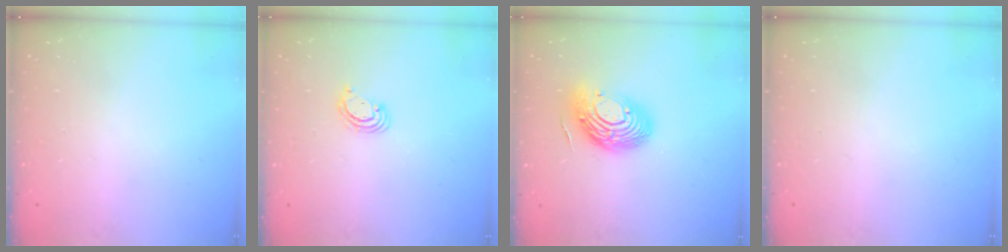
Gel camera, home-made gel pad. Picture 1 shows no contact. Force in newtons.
{"total": 2.5, "press": 2.5, "slide": 0.3}
{"total": 14.9, "press": 14.9, "slide": 1.3}
{"total": 0.0}